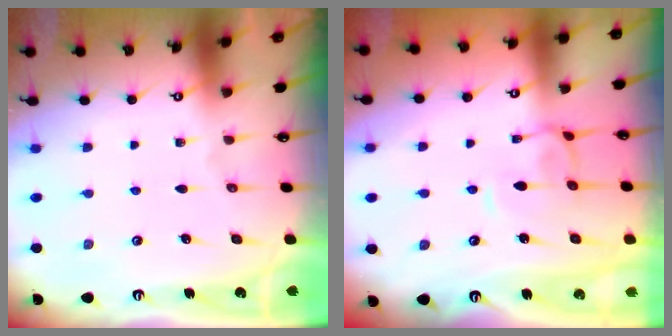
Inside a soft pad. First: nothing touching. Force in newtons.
{"total": 0.9, "press": 0.6, "slide": 0.6}